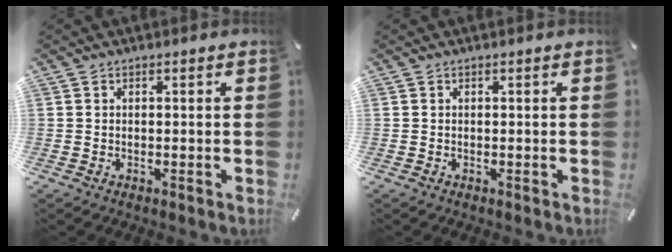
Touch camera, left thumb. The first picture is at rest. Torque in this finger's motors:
{"motor_torque": [0.00, 0.00, 0.00, 0.01, 0.00]}